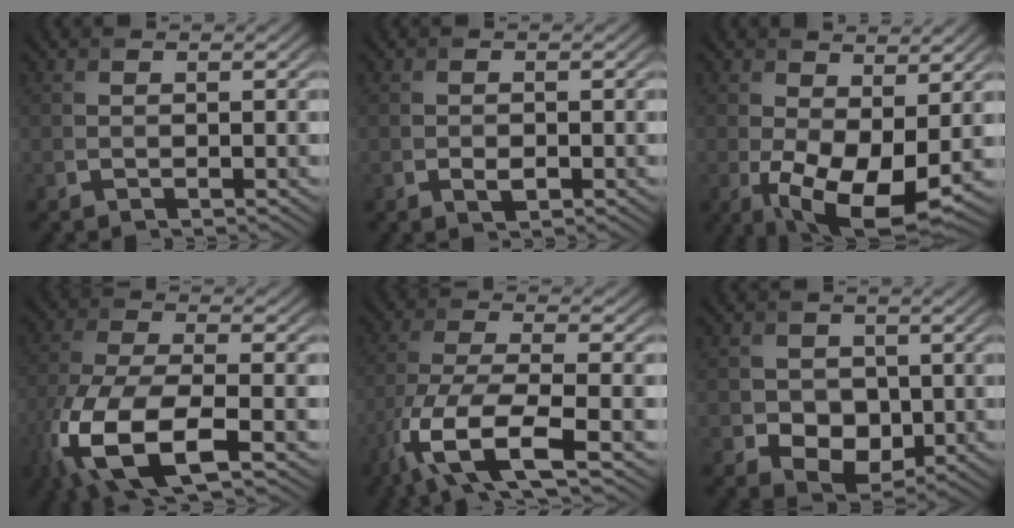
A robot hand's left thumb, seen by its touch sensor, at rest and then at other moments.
{"total": 1.4, "force": [-0.6, 0.9, 1.0], "torque": [-0.017, -0.003, -0.012]}
{"total": 9.3, "force": [-0.7, 4.9, 7.9], "torque": [-0.153, -0.026, -0.002]}
{"total": 13.5, "force": [-6.4, 5.2, 10.7], "torque": [-0.255, -0.031, -0.130]}
{"total": 10.7, "force": [-5.5, 3.2, 8.5], "torque": [-0.184, -0.016, -0.117]}
{"total": 5.4, "force": [-0.7, 4.6, 2.8], "torque": [-0.055, -0.009, -0.022]}